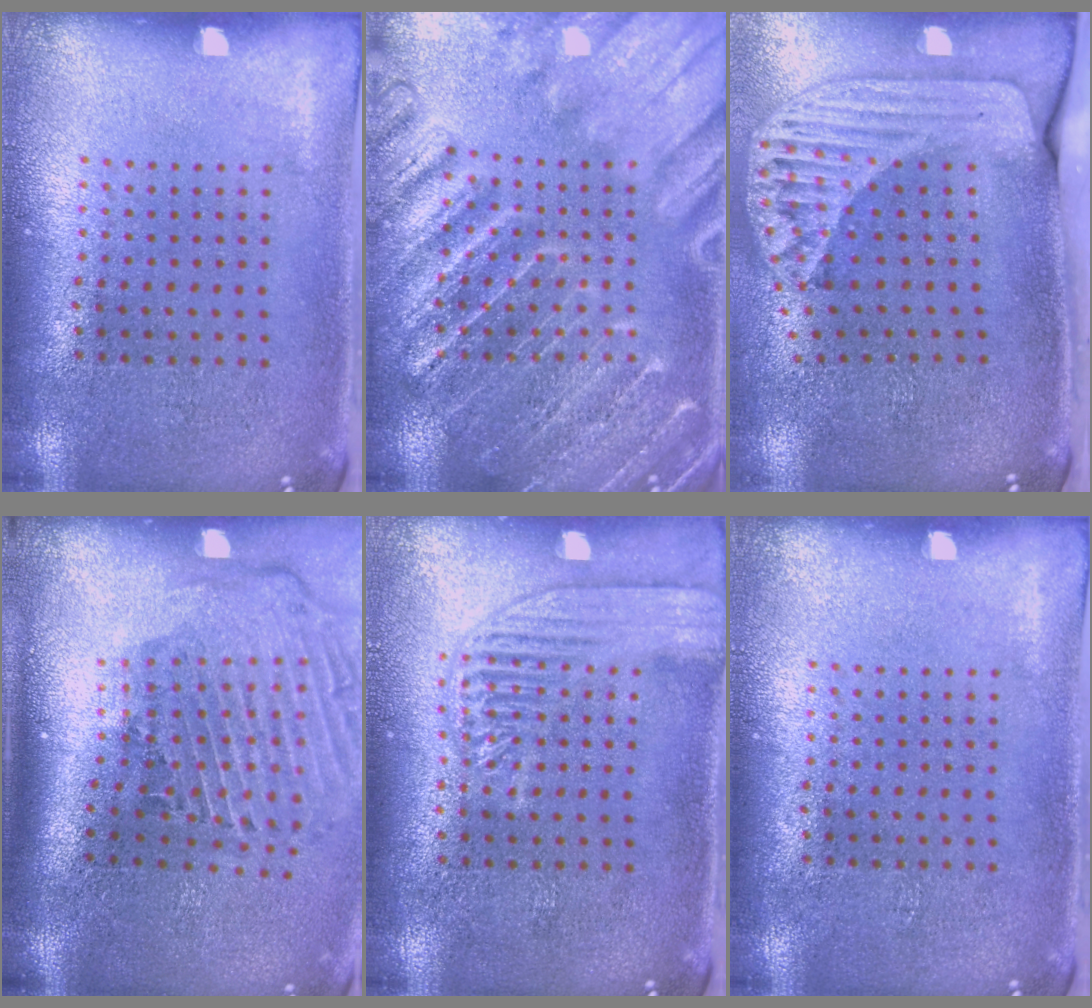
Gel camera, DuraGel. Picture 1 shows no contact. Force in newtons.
{"total": 3.6, "press": 3.6, "slide": 0.4}
{"total": 2.3, "press": 1.7, "slide": 1.5}
{"total": 2.9, "press": 2.0, "slide": 2.1}
{"total": 2.8, "press": 2.8, "slide": 0.4}
{"total": 0.0}